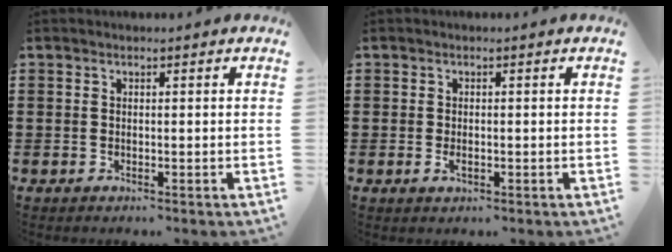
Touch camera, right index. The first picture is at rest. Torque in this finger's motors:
{"motor_torque": [0.98, 1.16, 0.14, 0.03]}